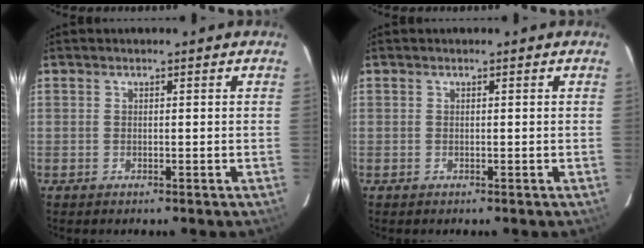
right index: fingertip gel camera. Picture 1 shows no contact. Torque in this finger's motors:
{"motor_torque": [0.00, 0.00, 0.00, 0.00]}